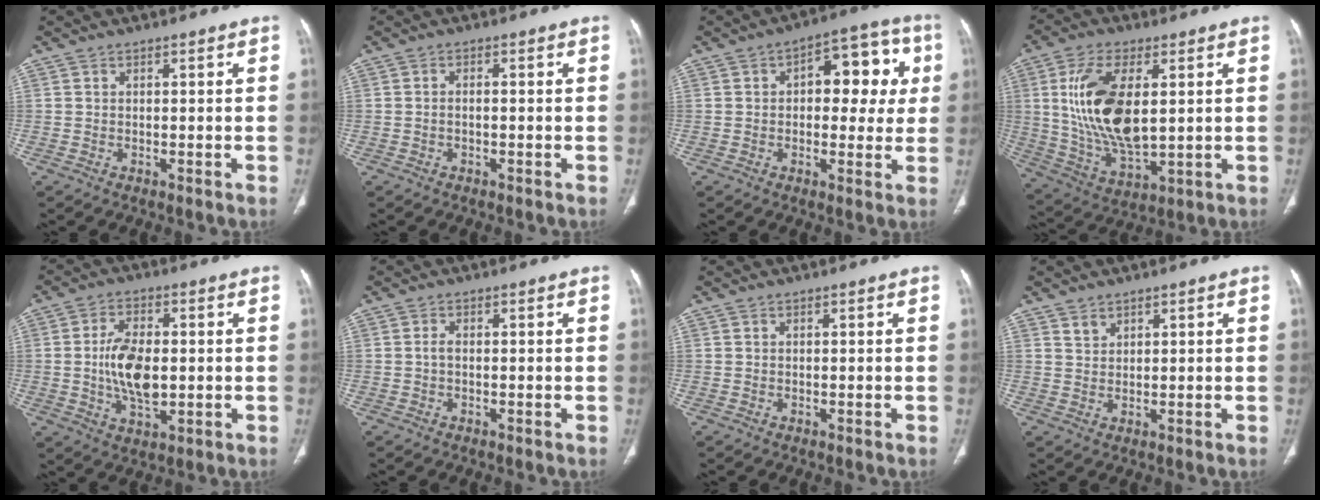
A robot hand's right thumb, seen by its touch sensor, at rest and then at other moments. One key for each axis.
{"total": 1.1, "fx": -0.4, "fy": 0.5, "fz": 0.9, "tx": -0.018, "ty": 0.006, "tz": -0.006}
{"total": 14.1, "fx": 2.7, "fy": 7.8, "fz": 11.5, "tx": -0.099, "ty": 0.026, "tz": 0.032}
{"total": 17.1, "fx": 2.9, "fy": 8.2, "fz": 14.7, "tx": -0.284, "ty": -0.018, "tz": 0.065}
{"total": 10.3, "fx": -0.3, "fy": 5.5, "fz": 8.7, "tx": -0.156, "ty": -0.001, "tz": -0.003}
{"total": 1.0, "fx": -0.2, "fy": 0.5, "fz": 0.9, "tx": -0.018, "ty": 0.001, "tz": -0.006}
{"total": 0.0}
{"total": 1.8, "fx": 1.5, "fy": 1.0, "fz": 0.4, "tx": 0.002, "ty": -0.009, "tz": 0.027}